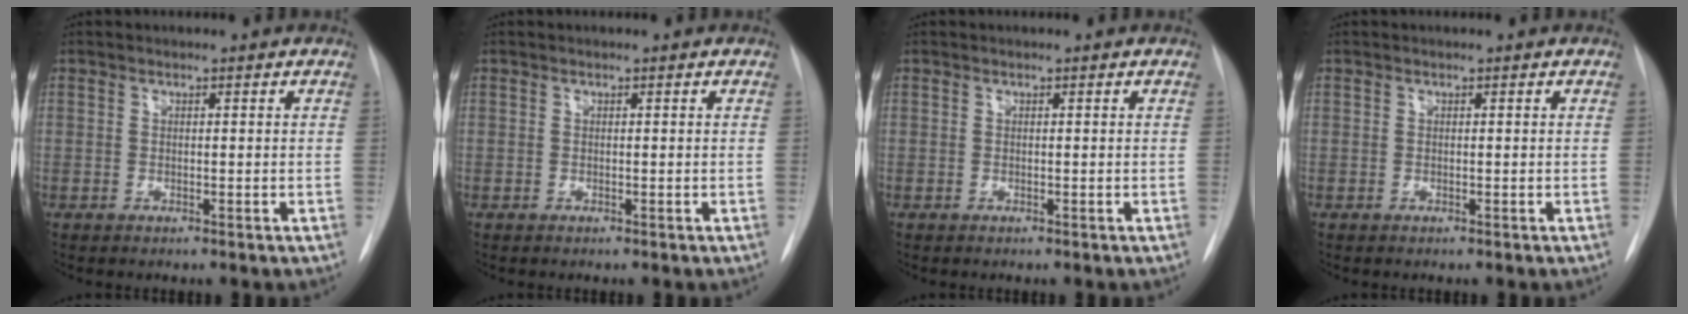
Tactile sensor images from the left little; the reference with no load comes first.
{"total": 0.0}
{"total": 0.0}
{"total": 0.0}